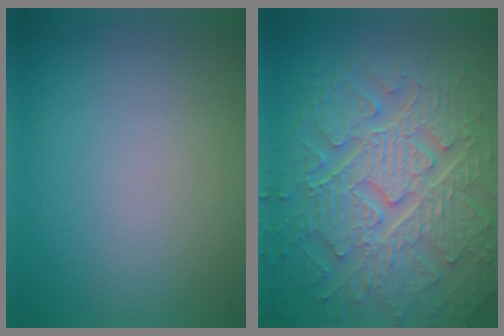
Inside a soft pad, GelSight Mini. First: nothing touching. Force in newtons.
{"total": 10.4, "press": 7.1, "slide": 7.5}